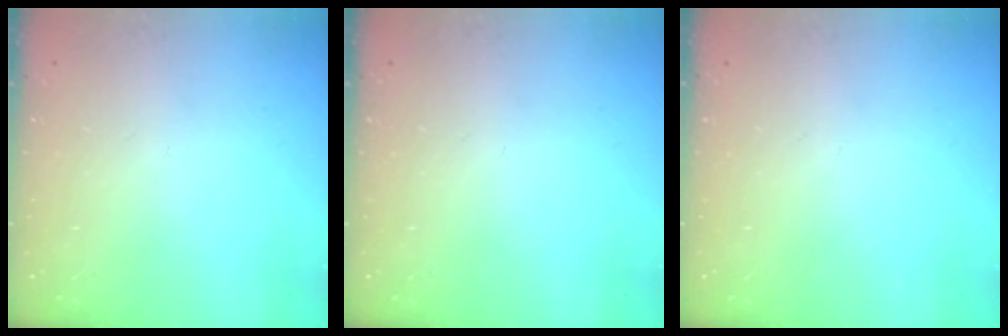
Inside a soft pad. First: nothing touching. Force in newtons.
{"total": 0.0}
{"total": 0.0}